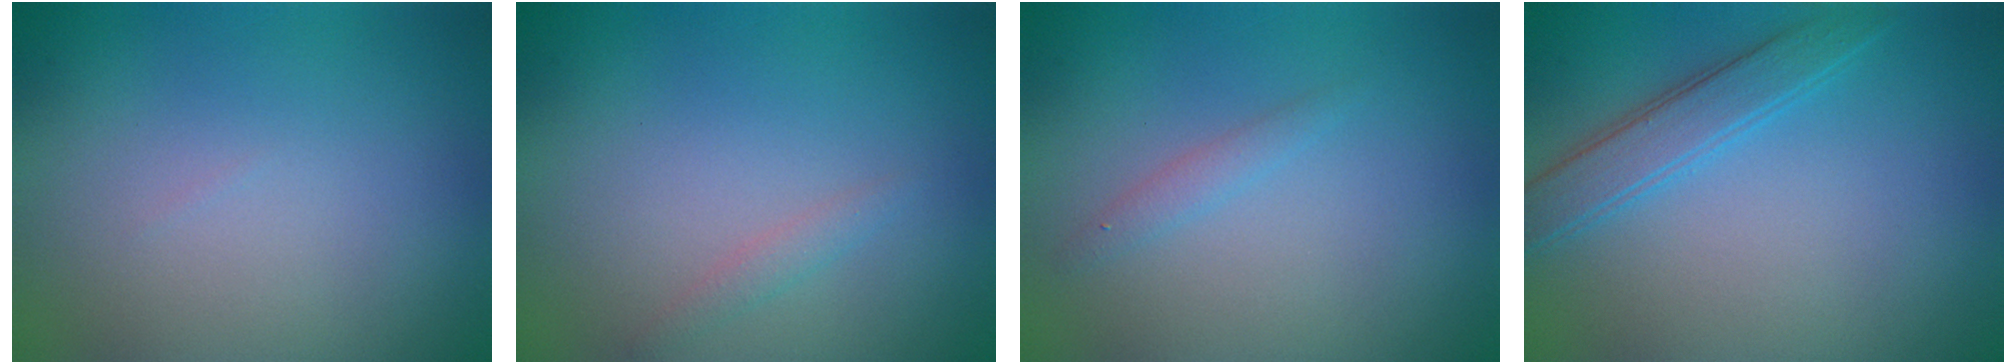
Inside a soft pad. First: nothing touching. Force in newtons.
{"total": 0.9, "press": 0.9, "slide": 0.1}
{"total": 0.9, "press": 0.9, "slide": 0.1}
{"total": 2.8, "press": 2.8, "slide": 0.1}